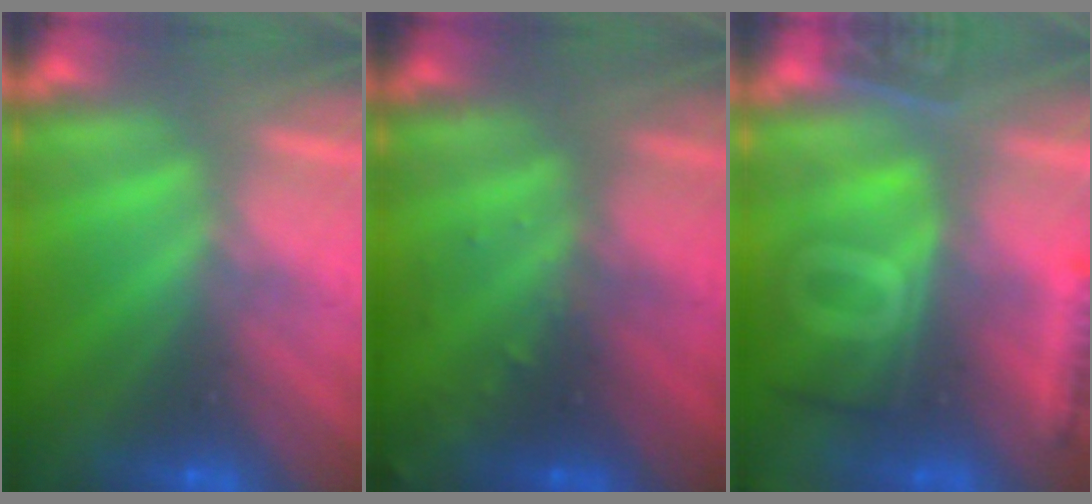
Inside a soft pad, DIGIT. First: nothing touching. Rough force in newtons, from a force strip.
{"total": 2.7}
{"total": 9.8}